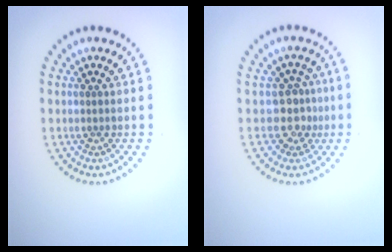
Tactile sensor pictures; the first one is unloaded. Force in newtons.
{"total": 2.6, "press": 2.1, "slide": 1.7}